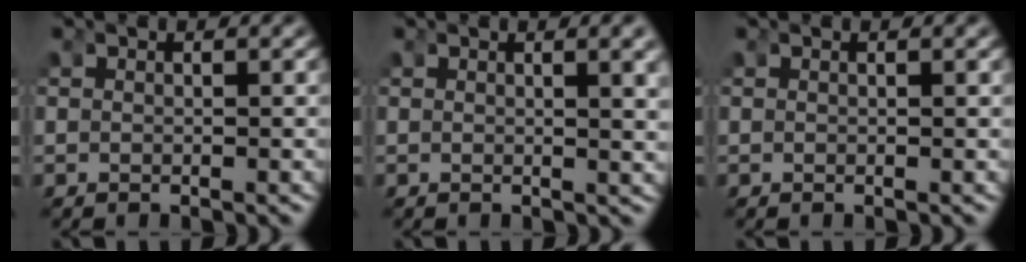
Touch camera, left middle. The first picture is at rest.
{"total": 2.0, "force": [0.9, -0.3, 1.7], "torque": [-0.016, 0.002, 0.014]}
{"total": 0.0}